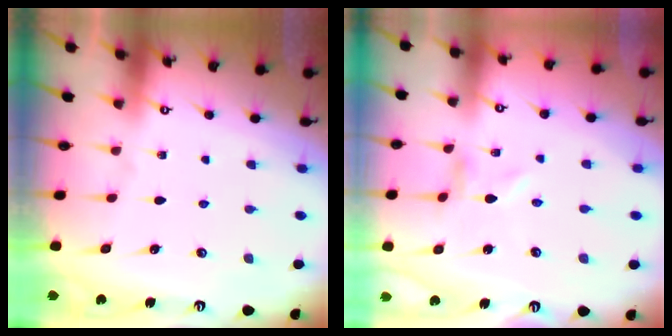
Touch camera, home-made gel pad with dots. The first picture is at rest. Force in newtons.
{"total": 0.0}